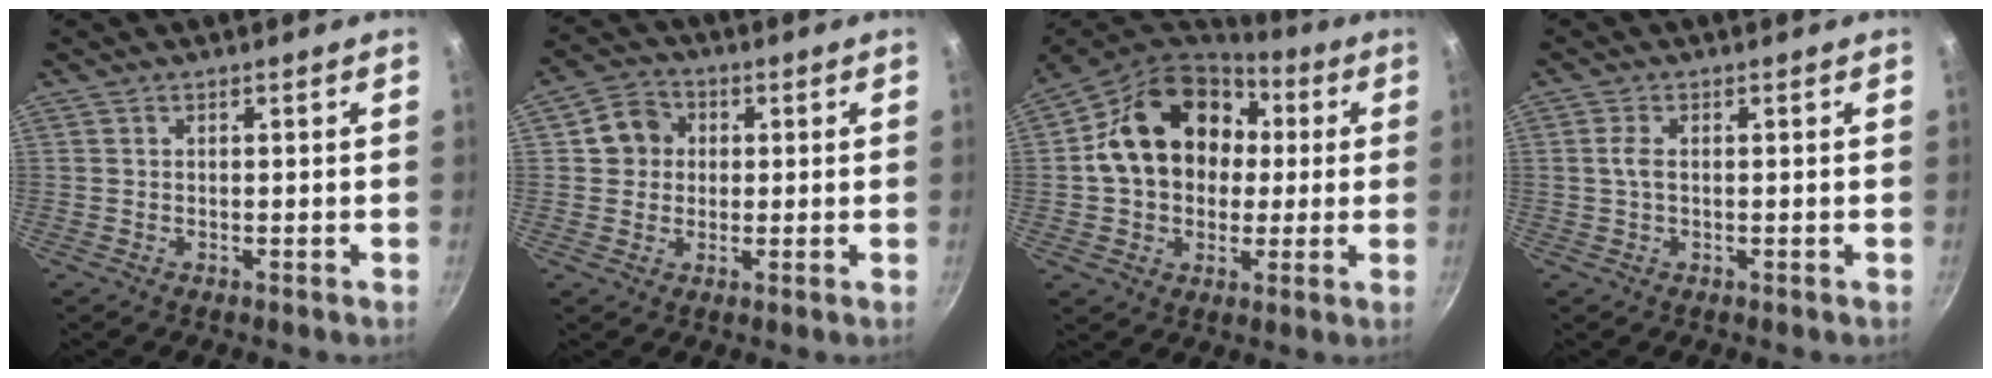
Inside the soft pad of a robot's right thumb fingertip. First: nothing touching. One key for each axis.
{"total": 6.2, "fx": 1.0, "fy": 5.7, "fz": 2.4, "tx": -0.007, "ty": 0.011, "tz": 0.004}
{"total": 20.0, "fx": 3.0, "fy": 15.5, "fz": 12.3, "tx": -0.191, "ty": 0.033, "tz": 0.045}
{"total": 2.1, "fx": 0.1, "fy": 1.0, "fz": 1.9, "tx": -0.046, "ty": 0.005, "tz": -0.001}